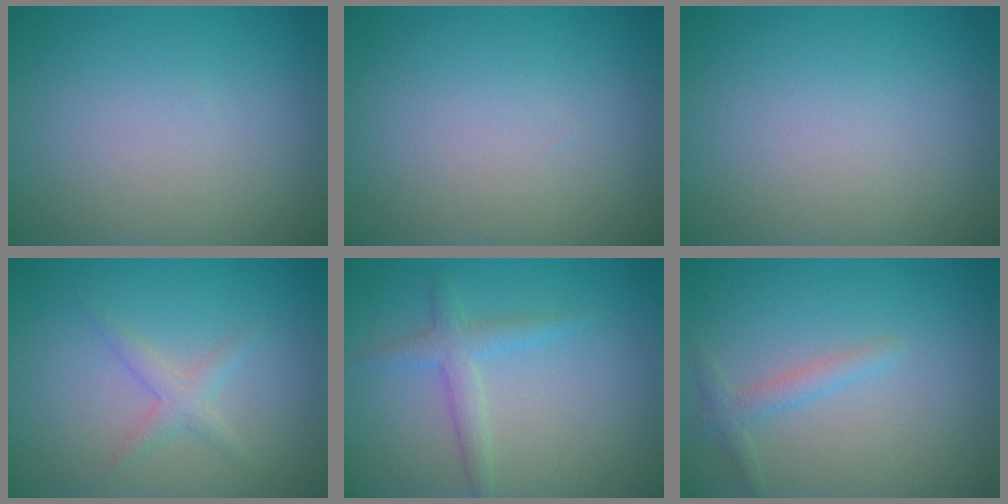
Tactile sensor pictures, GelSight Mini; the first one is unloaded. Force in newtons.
{"total": 0.0}
{"total": 0.0}
{"total": 1.6, "press": 1.6, "slide": 0.1}
{"total": 2.3, "press": 2.3, "slide": 0.1}
{"total": 1.5, "press": 1.5, "slide": 0.1}